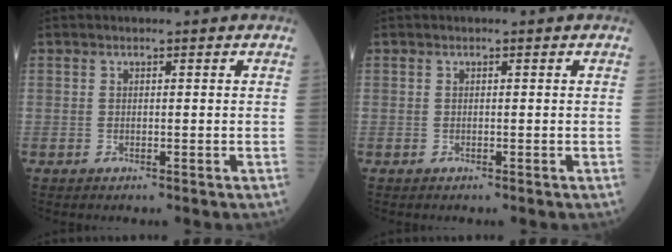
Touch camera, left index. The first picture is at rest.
{"total": 0.0}